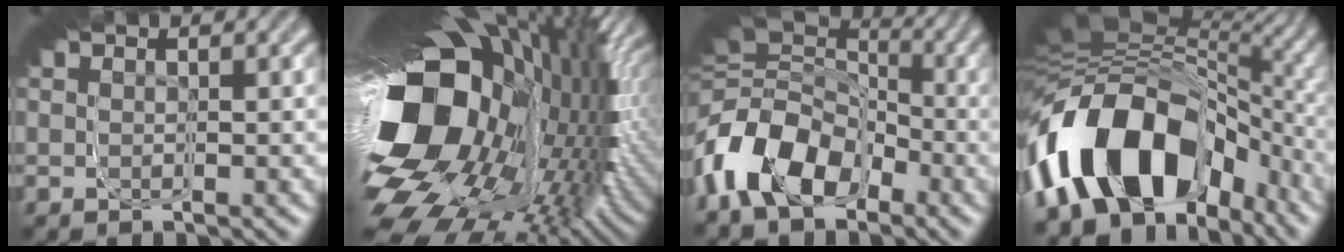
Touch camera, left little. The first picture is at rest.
{"total": 28.1, "force": [-0.4, 12.9, 25.0], "torque": [-0.312, 0.014, -0.016]}
{"total": 9.3, "force": [-1.3, 5.3, 7.6], "torque": [-0.126, 0.002, -0.020]}
{"total": 15.9, "force": [-4.8, 7.9, 12.9], "torque": [-0.185, 0.019, -0.083]}